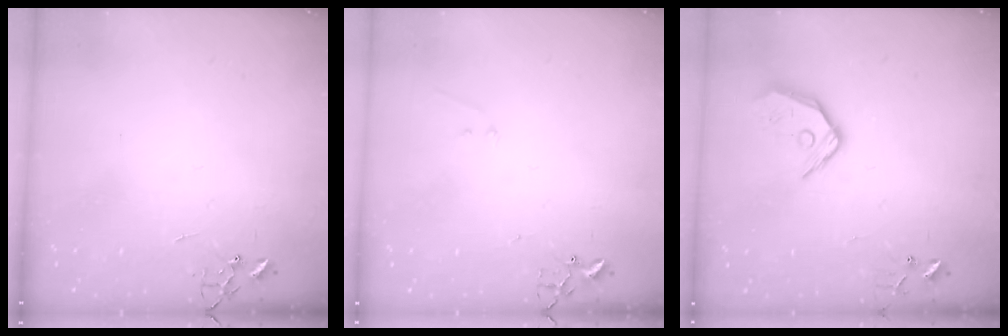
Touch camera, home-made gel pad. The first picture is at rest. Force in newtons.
{"total": 6.1, "press": 6.1, "slide": 0.5}
{"total": 12.4, "press": 12.2, "slide": 2.1}